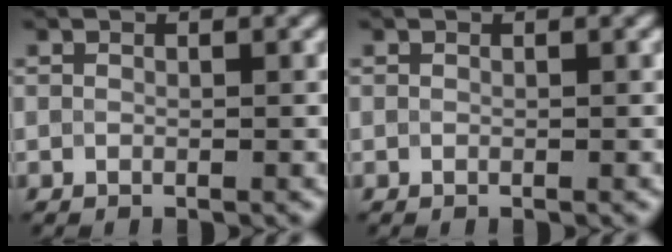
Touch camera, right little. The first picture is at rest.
{"total": 0.0}